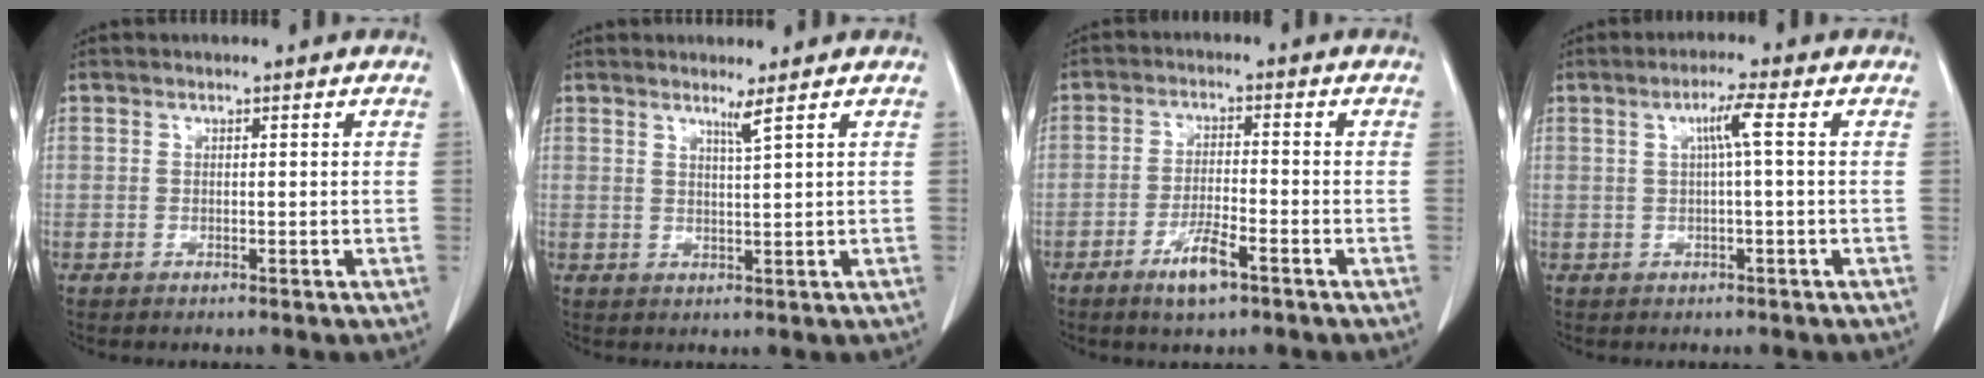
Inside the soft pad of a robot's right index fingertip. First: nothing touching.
{"total": 1.8, "force": [1.3, -0.8, 1.0], "torque": [-0.027, -0.015, 0.027]}
{"total": 5.5, "force": [-3.3, 0.9, 4.3], "torque": [-0.084, -0.005, -0.057]}
{"total": 3.4, "force": [0.6, -0.5, 3.3], "torque": [-0.062, 0.006, 0.012]}